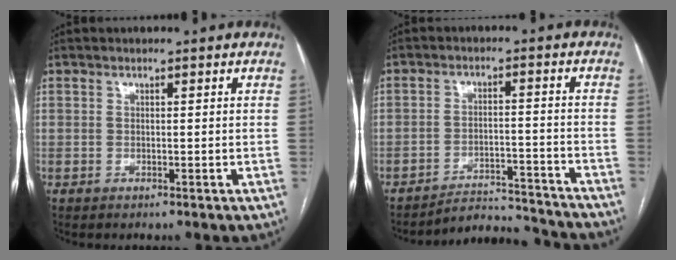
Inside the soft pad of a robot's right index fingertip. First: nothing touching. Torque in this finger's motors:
{"motor_torque": [-0.29, -0.22, -0.42, -0.05]}